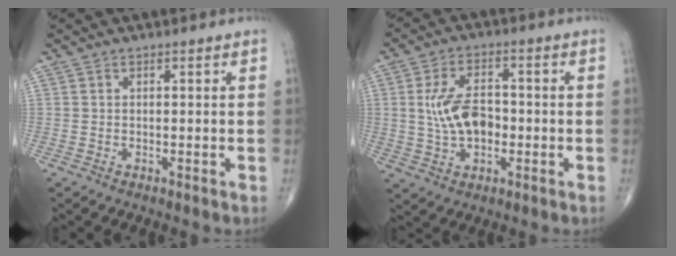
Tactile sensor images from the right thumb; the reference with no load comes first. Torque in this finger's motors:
{"motor_torque": [-0.17, 0.77, 0.92, -0.07, 0.26]}